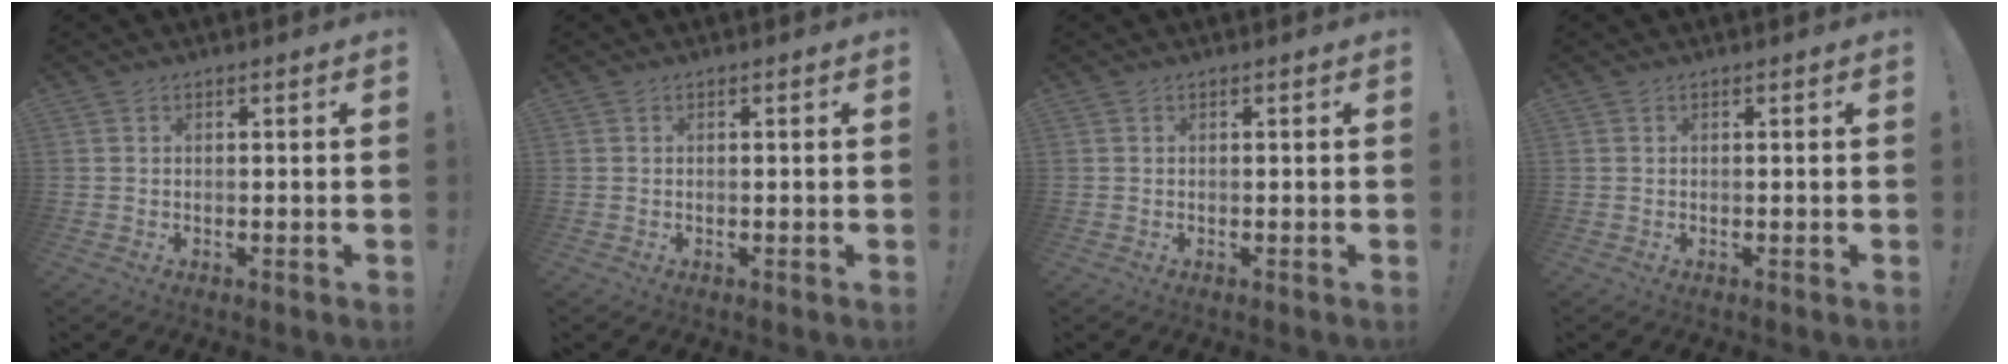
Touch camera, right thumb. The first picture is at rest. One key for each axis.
{"total": 0.0}
{"total": 0.0}
{"total": 0.0}